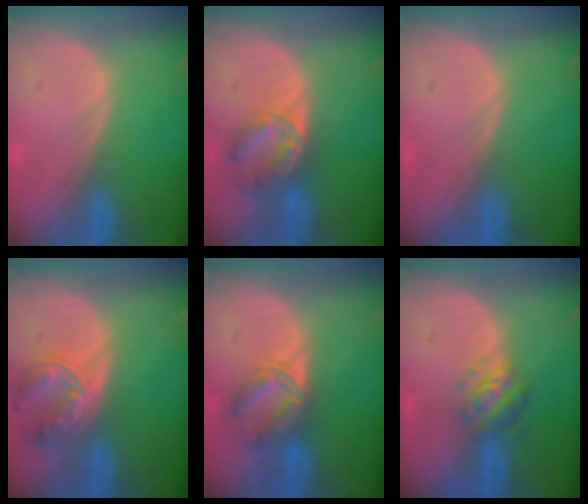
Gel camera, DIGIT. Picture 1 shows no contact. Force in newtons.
{"total": 7.2, "press": 6.0, "slide": 3.9}
{"total": 0.0}
{"total": 7.9, "press": 6.9, "slide": 3.8}
{"total": 5.9, "press": 5.8, "slide": 1.0}
{"total": 4.9, "press": 4.4, "slide": 2.0}